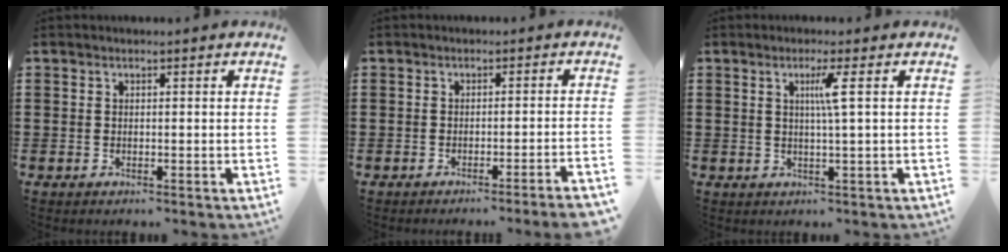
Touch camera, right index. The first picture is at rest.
{"total": 2.2, "force": [-1.8, -0.6, 1.1], "torque": [-0.018, -0.004, -0.035]}
{"total": 3.3, "force": [0.8, -0.7, 3.1], "torque": [-0.060, -0.006, 0.008]}